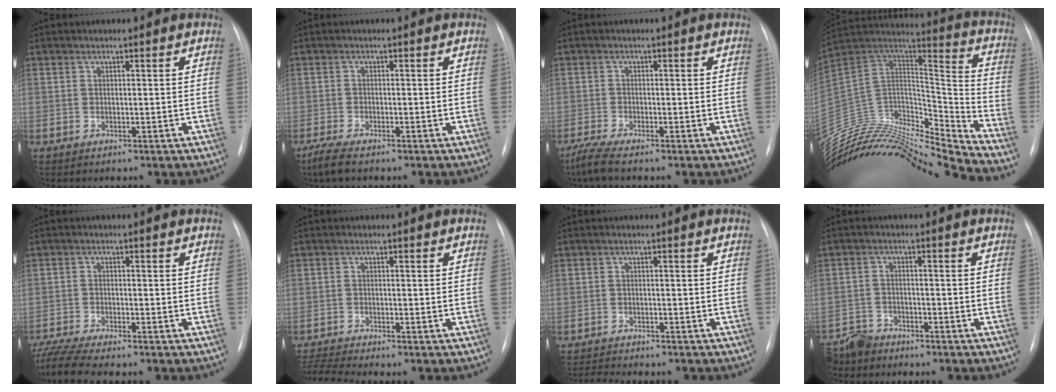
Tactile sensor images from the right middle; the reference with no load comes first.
{"total": 3.7, "force": [-2.9, 0.5, 2.3], "torque": [-0.053, -0.013, -0.050]}
{"total": 3.2, "force": [-2.6, -0.3, 1.9], "torque": [-0.048, -0.011, -0.057]}
{"total": 26.5, "force": [-25.2, 1.5, 7.9], "torque": [-0.161, 0.022, -0.425]}
{"total": 8.3, "force": [-7.5, -0.2, 3.6], "torque": [-0.067, -0.016, -0.128]}
{"total": 4.4, "force": [-4.2, -1.2, 1.0], "torque": [-0.024, -0.015, -0.073]}
{"total": 6.4, "force": [-6.0, 0.8, 2.2], "torque": [-0.030, -0.010, -0.088]}
{"total": 5.7, "force": [-5.2, 2.1, 0.3], "torque": [-0.007, -0.013, -0.100]}